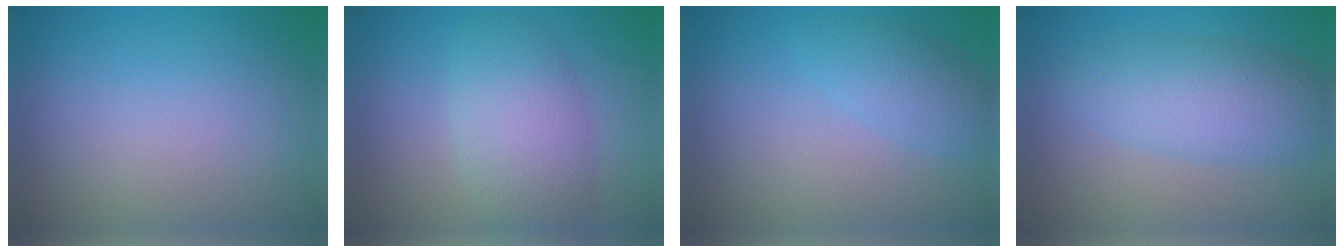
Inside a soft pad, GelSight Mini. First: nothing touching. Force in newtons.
{"total": 5.0, "press": 5.0, "slide": 0.2}
{"total": 2.2, "press": 2.2, "slide": 0.2}
{"total": 4.8, "press": 4.8, "slide": 0.1}